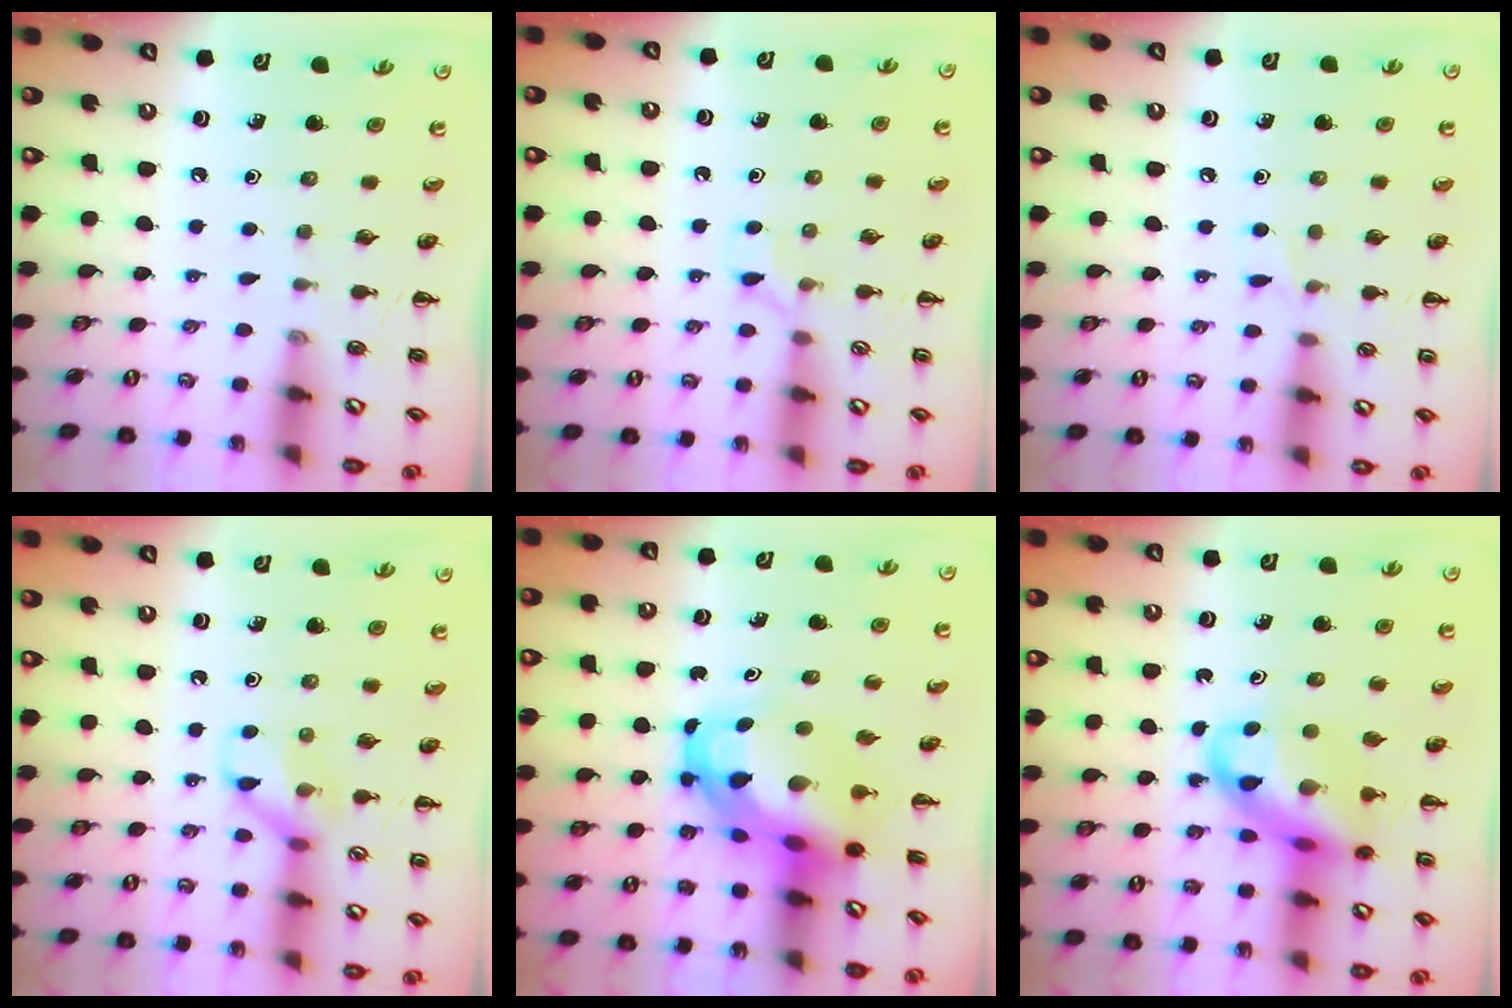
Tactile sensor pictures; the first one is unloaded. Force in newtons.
{"total": 4.0, "press": 3.7, "slide": 1.6}
{"total": 3.6, "press": 3.4, "slide": 1.1}
{"total": 8.8, "press": 8.8, "slide": 0.7}
{"total": 7.0, "press": 6.7, "slide": 1.8}
{"total": 13.7, "press": 13.3, "slide": 3.3}